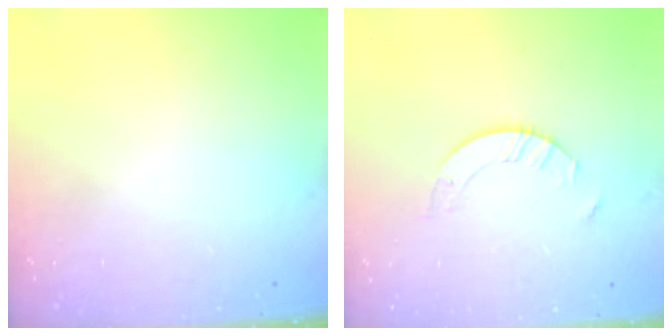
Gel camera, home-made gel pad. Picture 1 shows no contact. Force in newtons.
{"total": 4.9, "press": 4.9, "slide": 0.5}